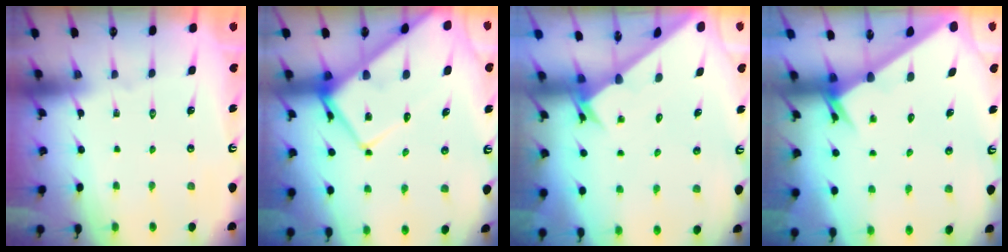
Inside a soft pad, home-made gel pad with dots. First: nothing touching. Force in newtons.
{"total": 13.2, "press": 13.1, "slide": 1.1}
{"total": 2.5, "press": 2.5, "slide": 0.2}
{"total": 2.7, "press": 2.7, "slide": 0.2}